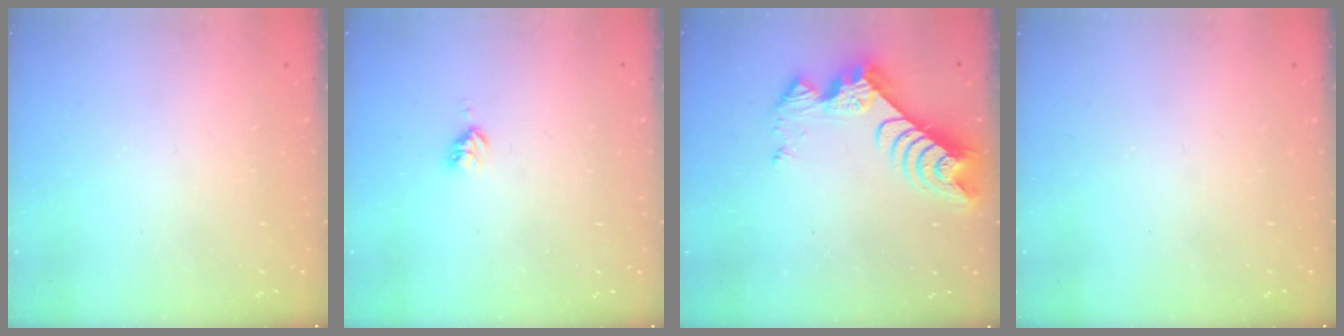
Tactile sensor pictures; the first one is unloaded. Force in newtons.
{"total": 3.7, "press": 3.7, "slide": 0.5}
{"total": 9.5, "press": 9.5, "slide": 0.8}
{"total": 0.0}